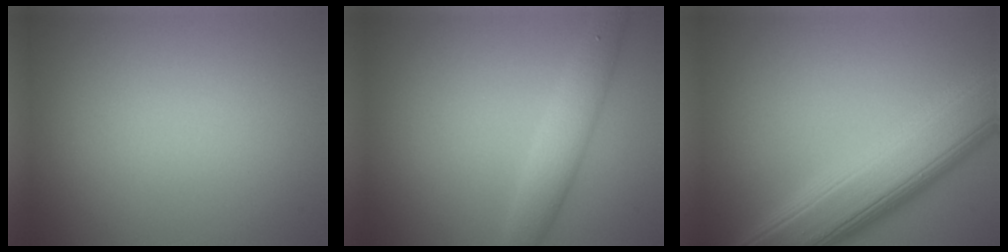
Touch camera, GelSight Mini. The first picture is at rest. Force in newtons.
{"total": 3.2, "press": 3.2, "slide": 0.0}
{"total": 10.3, "press": 10.3, "slide": 0.2}